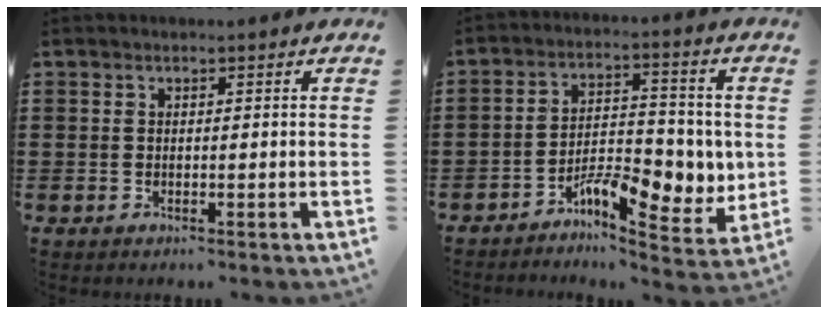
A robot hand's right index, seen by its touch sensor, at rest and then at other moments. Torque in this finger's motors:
{"motor_torque": [0.47, -0.30, 0.36, 0.04]}